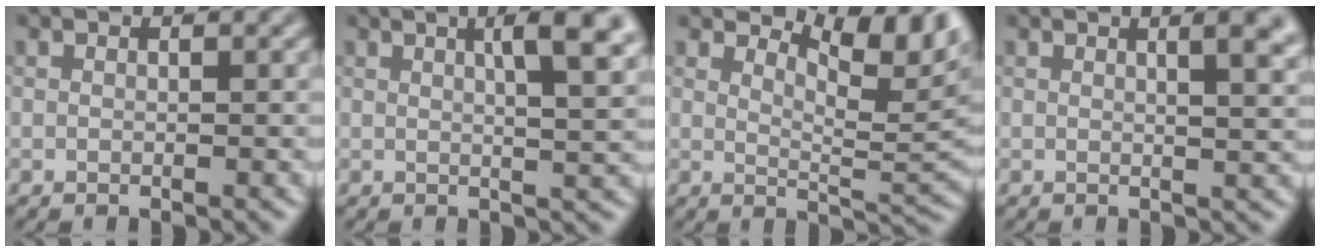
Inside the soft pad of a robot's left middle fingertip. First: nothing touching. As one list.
[{"total": 6.2, "force": [2.3, 1.7, 5.5], "torque": [-0.051, 0.015, 0.024]}, {"total": 6.7, "force": [4.3, 2.1, 4.7], "torque": [-0.066, -0.004, 0.070]}, {"total": 4.7, "force": [2.0, 1.9, 3.9], "torque": [-0.022, 0.011, 0.015]}]